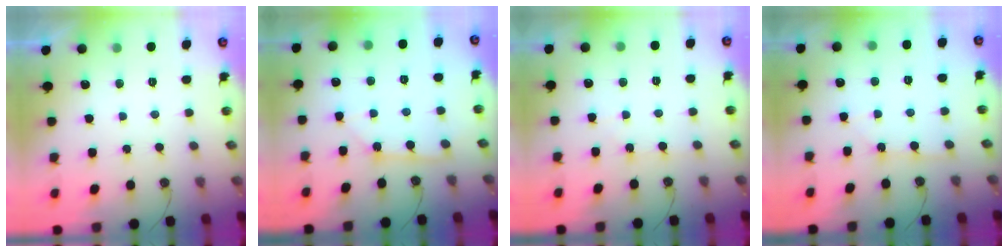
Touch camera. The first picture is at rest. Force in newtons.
{"total": 2.9, "press": 2.9, "slide": 0.2}
{"total": 2.1, "press": 2.0, "slide": 0.3}
{"total": 3.8, "press": 3.7, "slide": 0.5}